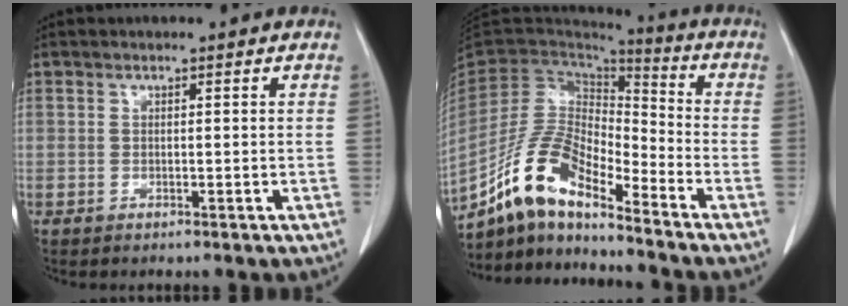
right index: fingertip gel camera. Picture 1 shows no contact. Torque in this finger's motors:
{"motor_torque": [1.08, -1.06, 0.32, 0.08]}